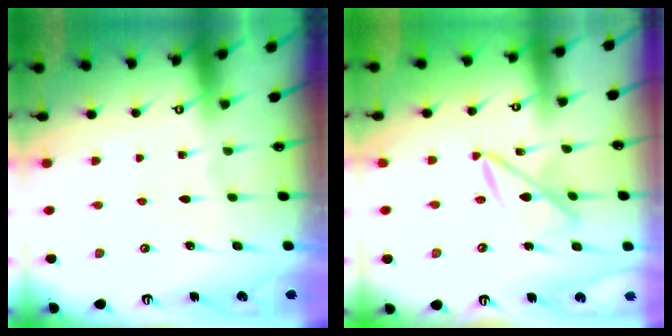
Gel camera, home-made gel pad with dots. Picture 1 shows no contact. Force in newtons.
{"total": 10.2, "press": 10.2, "slide": 0.8}